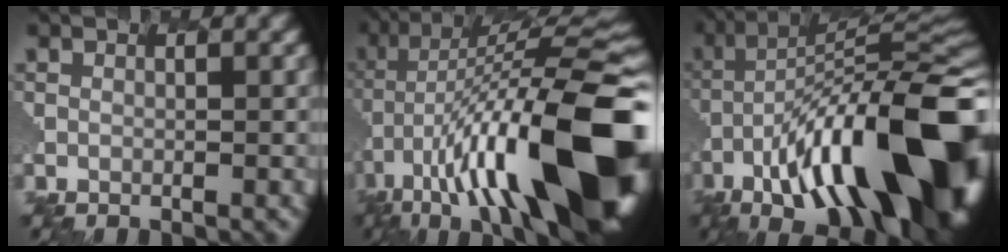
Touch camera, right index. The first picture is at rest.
{"total": 17.3, "force": [-4.8, 5.4, 15.7], "torque": [-0.268, 0.025, -0.096]}
{"total": 15.9, "force": [-5.9, 5.7, 13.6], "torque": [-0.226, 0.033, -0.114]}